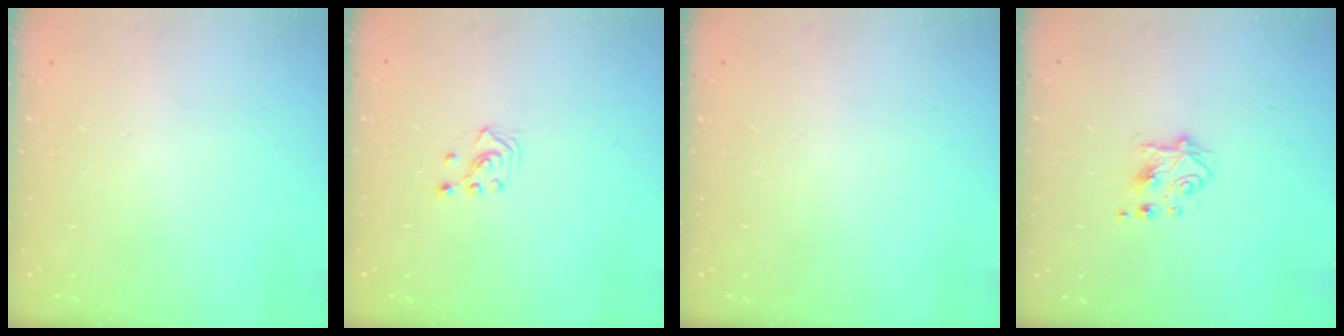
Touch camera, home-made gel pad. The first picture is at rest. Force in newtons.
{"total": 2.5, "press": 2.3, "slide": 1.0}
{"total": 0.0}
{"total": 5.3, "press": 5.2, "slide": 0.8}